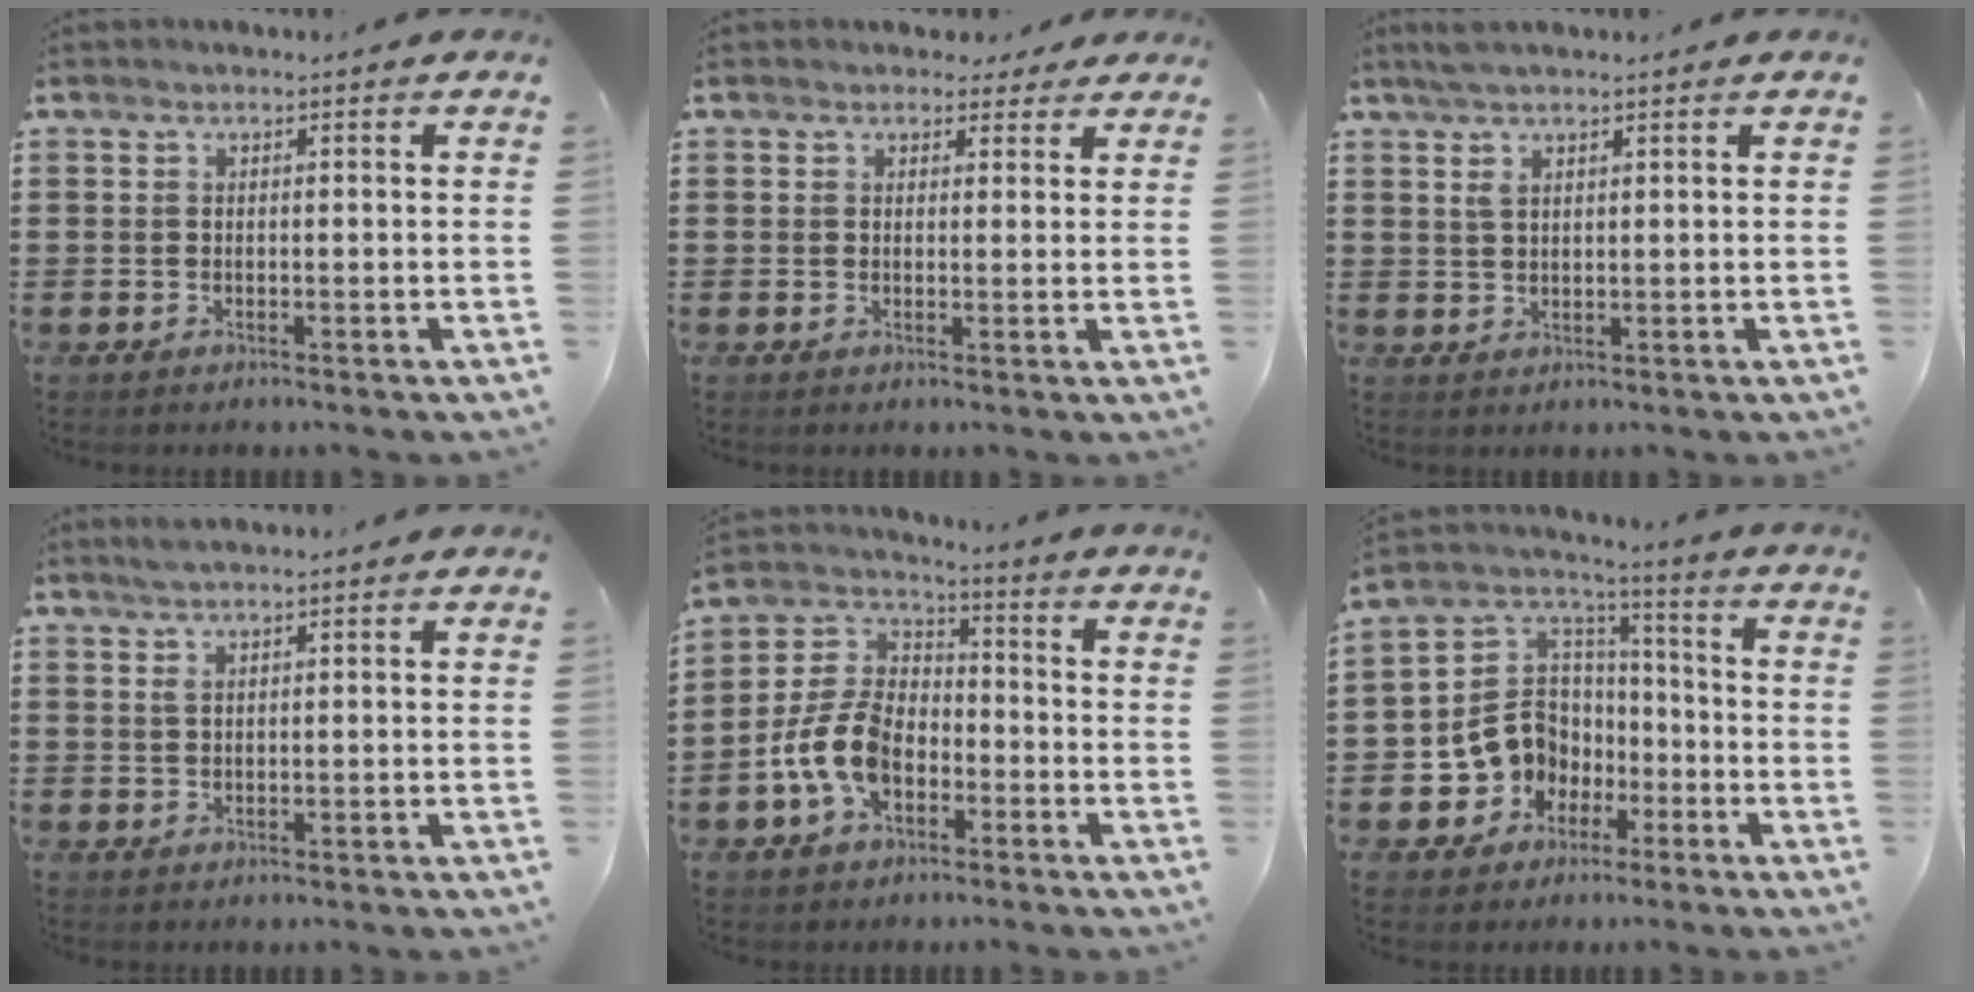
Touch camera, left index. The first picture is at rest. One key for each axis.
{"total": 2.1, "fx": 1.7, "fy": 1.2, "fz": 0.5, "tx": -0.008, "ty": 0.005, "tz": 0.029}
{"total": 2.8, "fx": 1.8, "fy": 0.7, "fz": 2.0, "tx": -0.043, "ty": 0.004, "tz": 0.031}
{"total": 1.7, "fx": 1.0, "fy": 0.2, "fz": 1.3, "tx": -0.028, "ty": 0.001, "tz": 0.018}
{"total": 9.9, "fx": -3.9, "fy": 6.1, "fz": 6.7, "tx": -0.179, "ty": 0.001, "tz": -0.084}
{"total": 9.5, "fx": -3.0, "fy": 8.7, "fz": 2.2, "tx": -0.093, "ty": 0.004, "tz": -0.057}